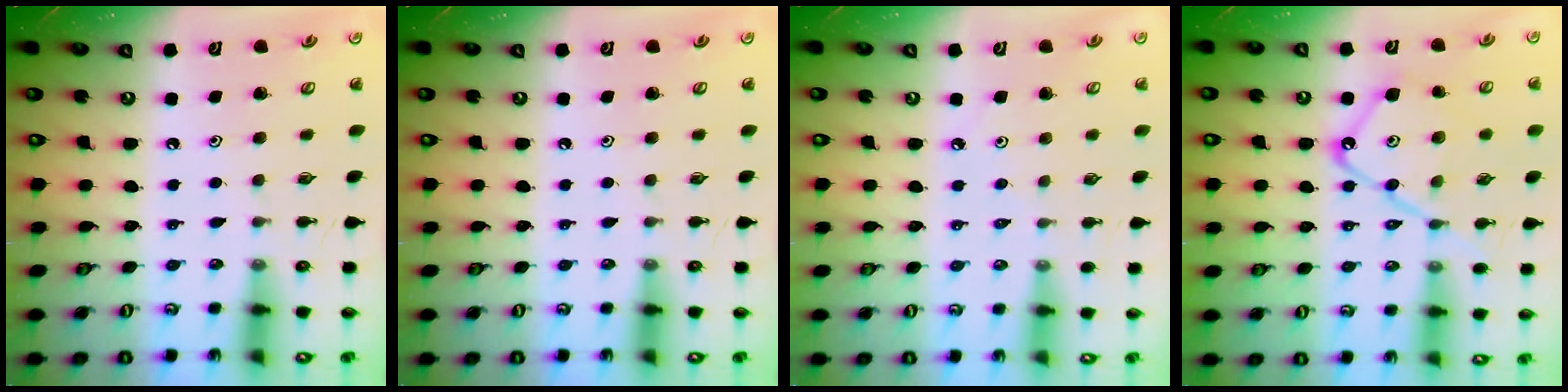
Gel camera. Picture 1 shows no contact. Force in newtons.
{"total": 0.0}
{"total": 0.8, "press": 0.7, "slide": 0.3}
{"total": 13.5, "press": 13.4, "slide": 1.1}